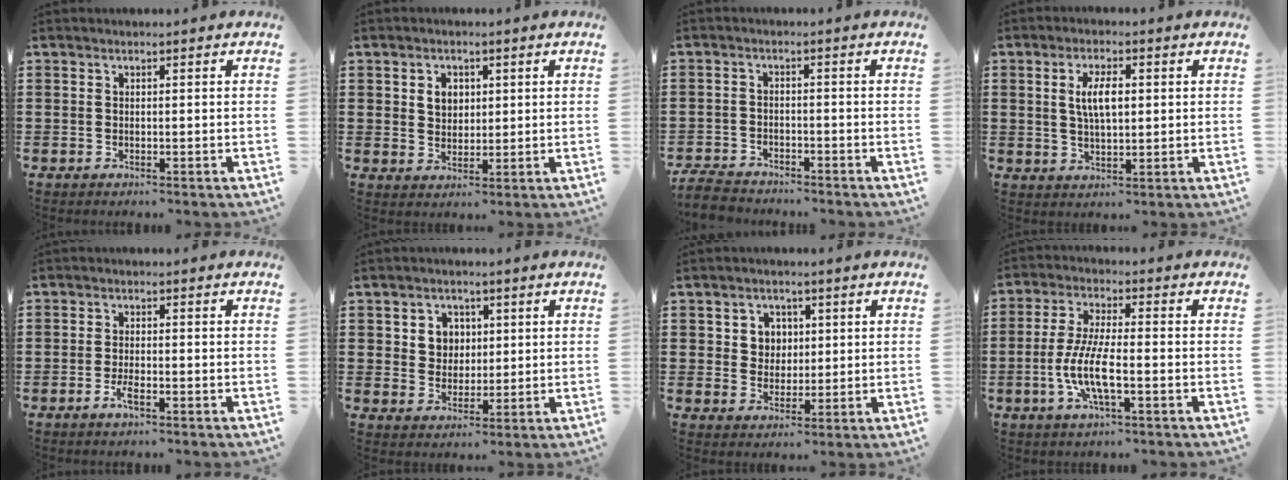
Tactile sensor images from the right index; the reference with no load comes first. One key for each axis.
{"total": 3.3, "fx": 1.0, "fy": 2.6, "fz": 1.7, "tx": -0.043, "ty": 0.010, "tz": 0.017}
{"total": 3.7, "fx": -3.6, "fy": 0.6, "fz": 0.6, "tx": -0.027, "ty": -0.004, "tz": -0.078}
{"total": 5.4, "fx": 1.0, "fy": 2.1, "fz": 4.9, "tx": -0.099, "ty": 0.009, "tz": 0.015}
{"total": 2.4, "fx": -1.3, "fy": 0.6, "fz": 2.0, "tx": -0.042, "ty": -0.004, "tz": -0.025}
{"total": 4.2, "fx": 1.2, "fy": 3.9, "fz": 1.1, "tx": -0.032, "ty": 0.010, "tz": 0.018}
{"total": 3.9, "fx": 1.1, "fy": 3.6, "fz": 1.1, "tx": -0.037, "ty": 0.013, "tz": 0.018}
{"total": 7.9, "fx": -2.6, "fy": 1.9, "fz": 7.2, "tx": -0.161, "ty": -0.015, "tz": -0.055}